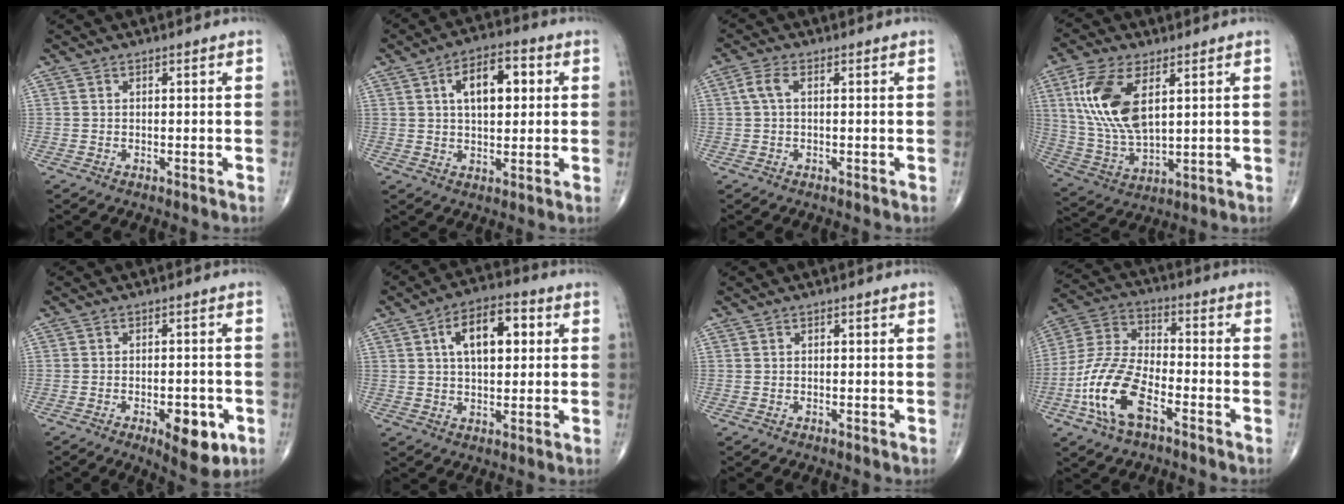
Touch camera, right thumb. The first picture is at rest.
{"total": 10.0, "force": [2.5, 5.2, 8.1], "torque": [-0.106, 0.010, 0.034]}
{"total": 2.9, "force": [0.3, 1.2, 2.6], "torque": [-0.065, 0.006, 0.003]}
{"total": 14.8, "force": [4.8, 7.3, 12.0], "torque": [-0.249, -0.014, 0.101]}
{"total": 8.6, "force": [-3.5, 3.6, 7.0], "torque": [-0.084, 0.006, -0.041]}
{"total": 11.1, "force": [2.8, 5.9, 9.0], "torque": [-0.124, 0.014, 0.038]}
{"total": 0.0}
{"total": 14.3, "force": [-6.2, 6.5, 11.2], "torque": [-0.237, 0.031, -0.123]}